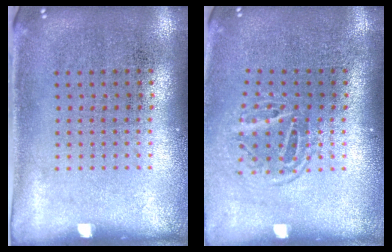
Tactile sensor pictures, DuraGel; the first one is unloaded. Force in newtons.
{"total": 1.5, "press": 1.0, "slide": 1.1}